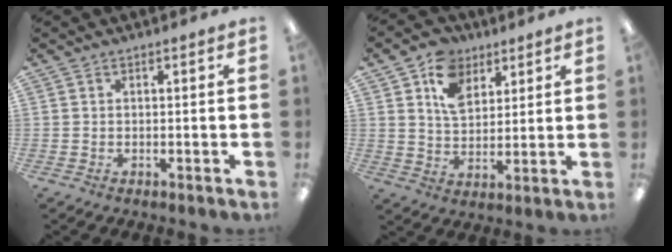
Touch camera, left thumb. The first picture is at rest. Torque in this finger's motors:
{"motor_torque": [-0.11, -0.02, -0.07, -0.18, -0.04]}